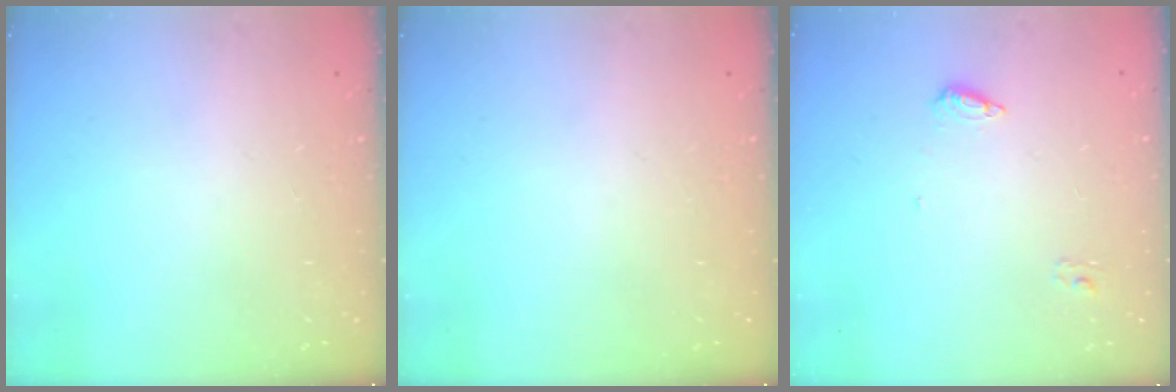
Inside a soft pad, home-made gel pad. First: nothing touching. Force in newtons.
{"total": 0.0}
{"total": 7.0, "press": 7.0, "slide": 0.5}